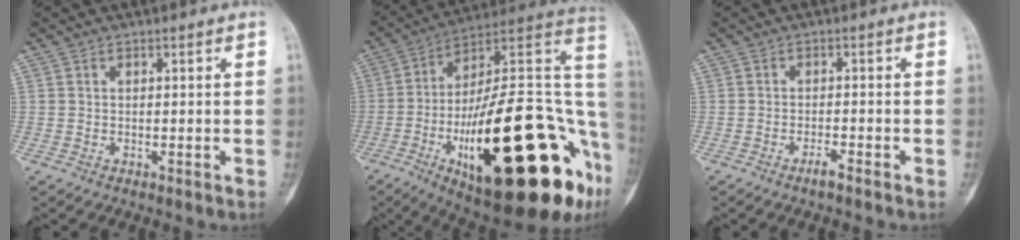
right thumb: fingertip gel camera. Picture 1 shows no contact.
{"total": 38.9, "force": [-11.6, 12.6, 35.0], "torque": [-0.444, 0.037, -0.179]}
{"total": 2.0, "force": [-1.5, 0.0, 1.3], "torque": [-0.028, 0.005, -0.031]}